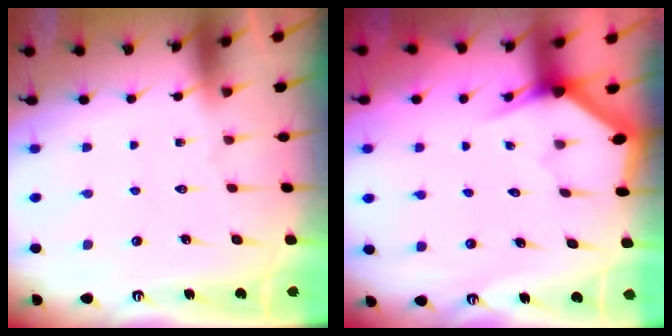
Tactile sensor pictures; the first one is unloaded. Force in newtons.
{"total": 3.1, "press": 3.1, "slide": 0.2}